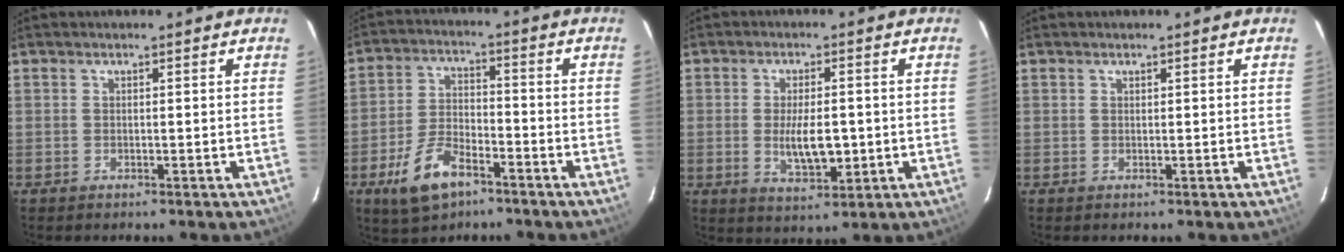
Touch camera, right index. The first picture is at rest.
{"total": 12.0, "force": [-7.2, 5.3, 8.0], "torque": [-0.173, 0.005, -0.131]}
{"total": 7.6, "force": [-0.8, 3.2, 6.9], "torque": [-0.127, -0.009, -0.009]}
{"total": 0.0}